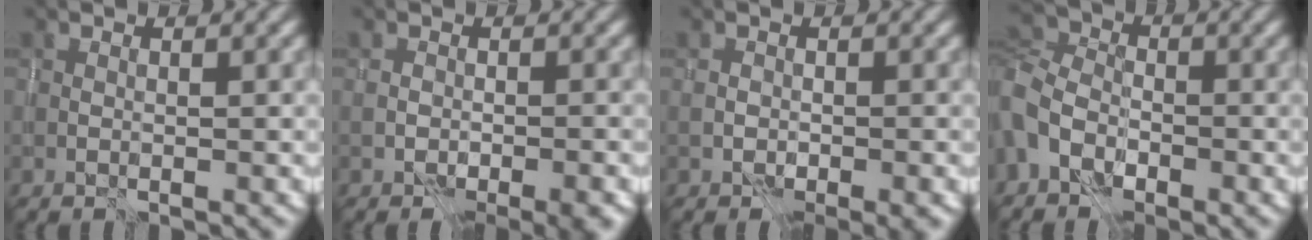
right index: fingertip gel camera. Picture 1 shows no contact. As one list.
[{"total": 2.9, "force": [-1.8, 1.2, 1.9], "torque": [-0.023, -0.007, -0.020]}, {"total": 1.7, "force": [-0.9, 0.9, 1.2], "torque": [-0.021, -0.010, -0.009]}, {"total": 5.9, "force": [-3.1, 4.1, 3.0], "torque": [-0.067, -0.008, -0.063]}]